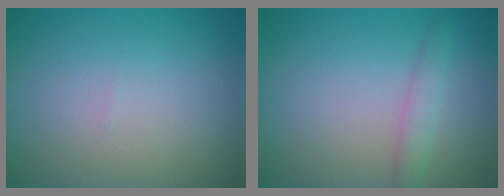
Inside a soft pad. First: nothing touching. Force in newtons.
{"total": 1.8, "press": 1.8, "slide": 0.0}